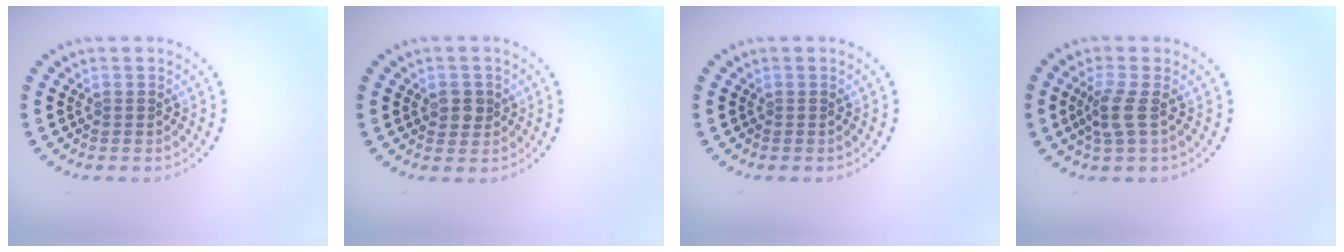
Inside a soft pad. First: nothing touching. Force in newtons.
{"total": 2.0, "press": 1.9, "slide": 0.5}
{"total": 0.0}
{"total": 2.2, "press": 1.9, "slide": 1.2}